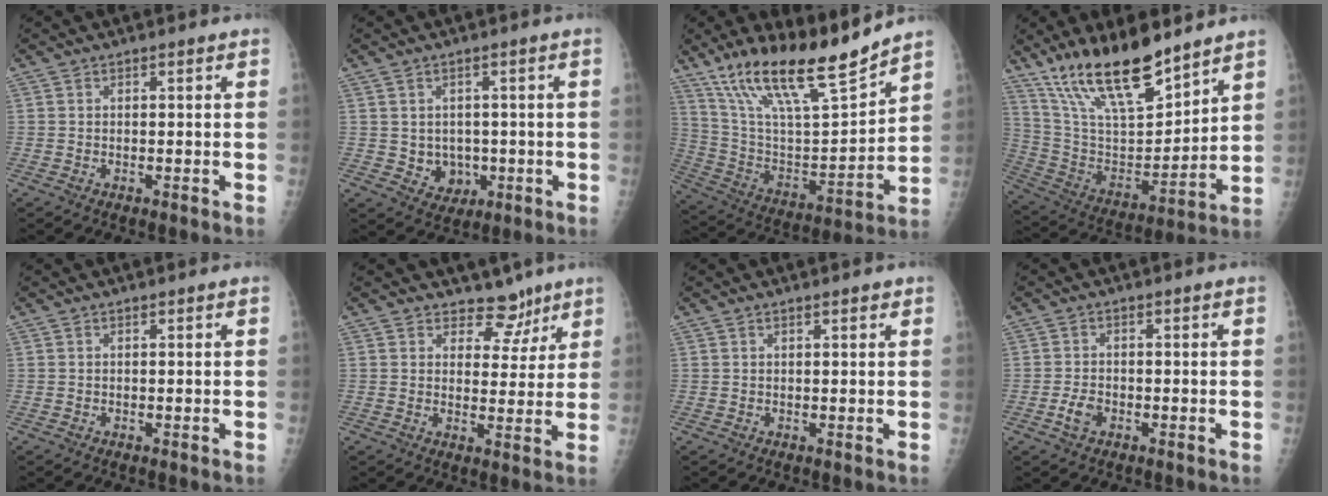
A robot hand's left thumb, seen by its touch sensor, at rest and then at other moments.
{"total": 5.0, "force": [-0.4, 4.5, 2.3], "torque": [-0.009, 0.002, 0.006]}
{"total": 21.5, "force": [16.5, 4.1, 13.1], "torque": [-0.204, -0.075, 0.304]}
{"total": 20.4, "force": [15.2, 6.1, 12.2], "torque": [-0.186, -0.075, 0.286]}
{"total": 0.0}
{"total": 5.9, "force": [4.6, 3.7, 0.8], "torque": [0.021, -0.030, 0.065]}
{"total": 1.3, "force": [1.0, 0.4, 0.8], "torque": [-0.010, -0.003, 0.013]}
{"total": 2.8, "force": [-1.2, 1.8, 1.8], "torque": [-0.035, 0.007, -0.022]}